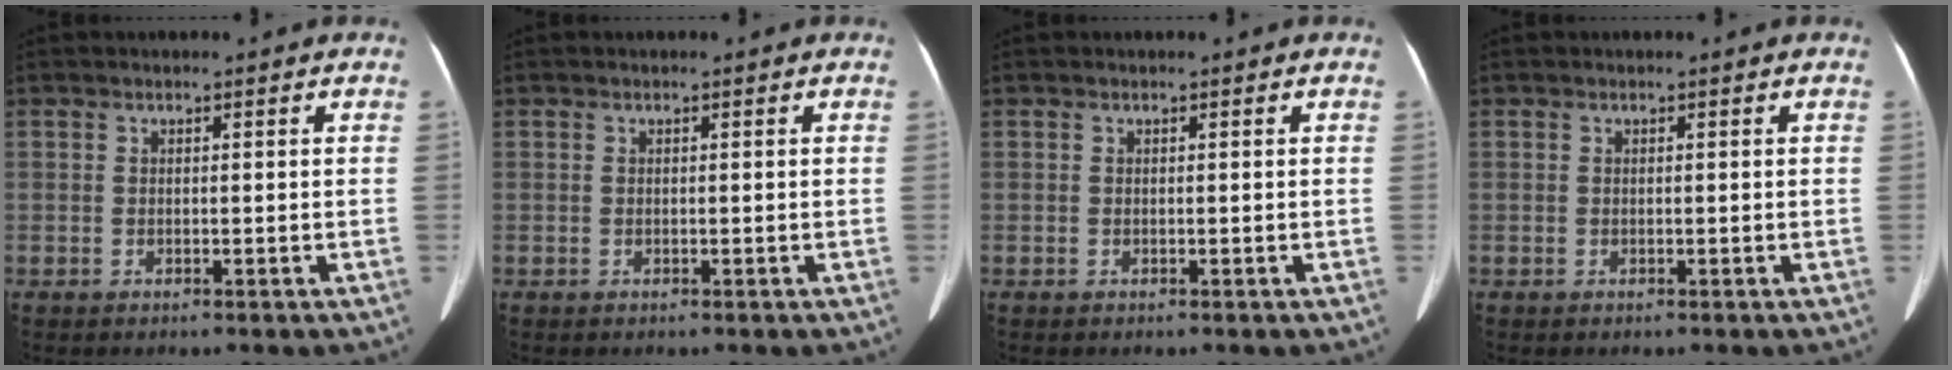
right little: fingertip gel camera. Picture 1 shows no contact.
{"total": 0.0}
{"total": 0.0}
{"total": 0.0}